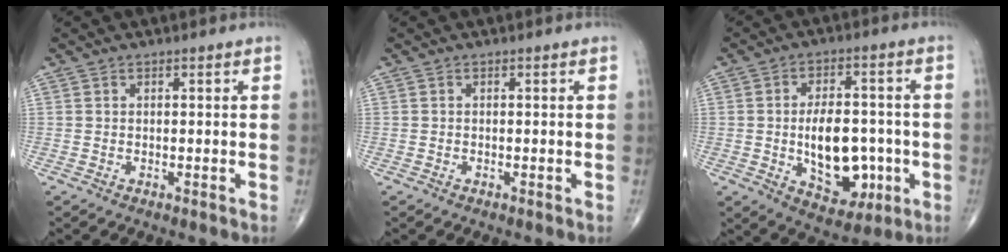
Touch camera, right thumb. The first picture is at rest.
{"total": 0.0}
{"total": 13.8, "force": [-2.3, 8.1, 10.9], "torque": [-0.130, 0.012, -0.021]}